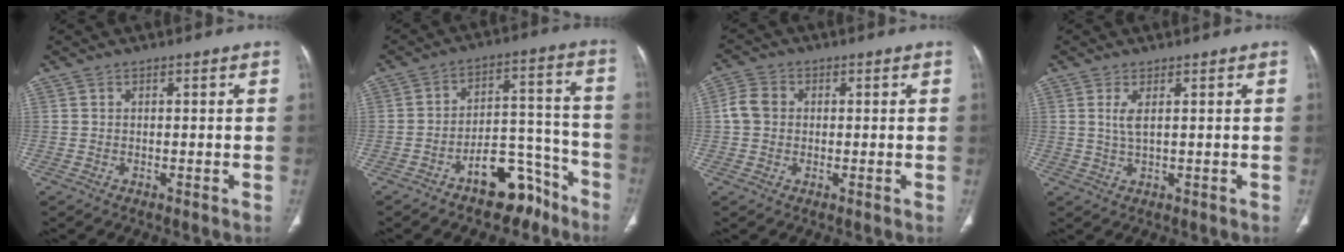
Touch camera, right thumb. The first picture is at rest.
{"total": 11.2, "force": [-7.8, 5.5, 5.9], "torque": [-0.051, 0.092, -0.120]}
{"total": 4.4, "force": [0.2, 3.8, 2.3], "torque": [-0.042, 0.011, -0.002]}
{"total": 2.7, "force": [0.8, 0.7, 2.4], "torque": [-0.060, -0.007, 0.023]}